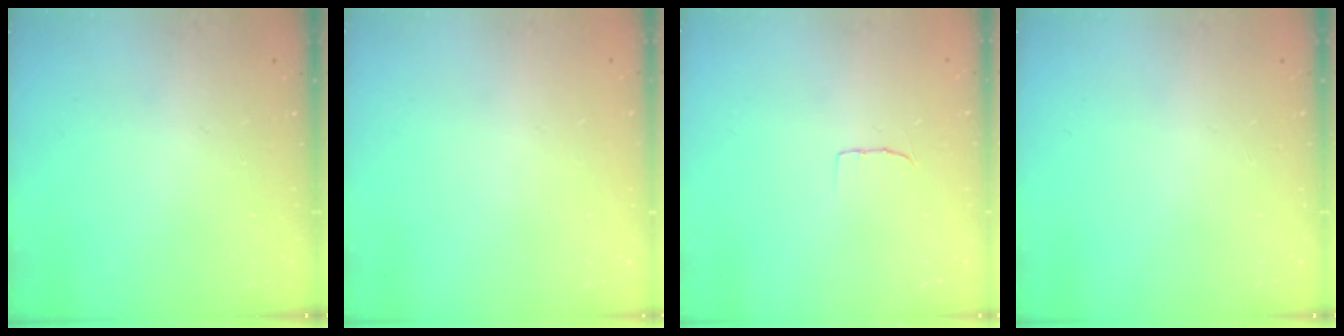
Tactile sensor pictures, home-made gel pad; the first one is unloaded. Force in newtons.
{"total": 0.0}
{"total": 4.4, "press": 4.3, "slide": 0.4}
{"total": 0.0}